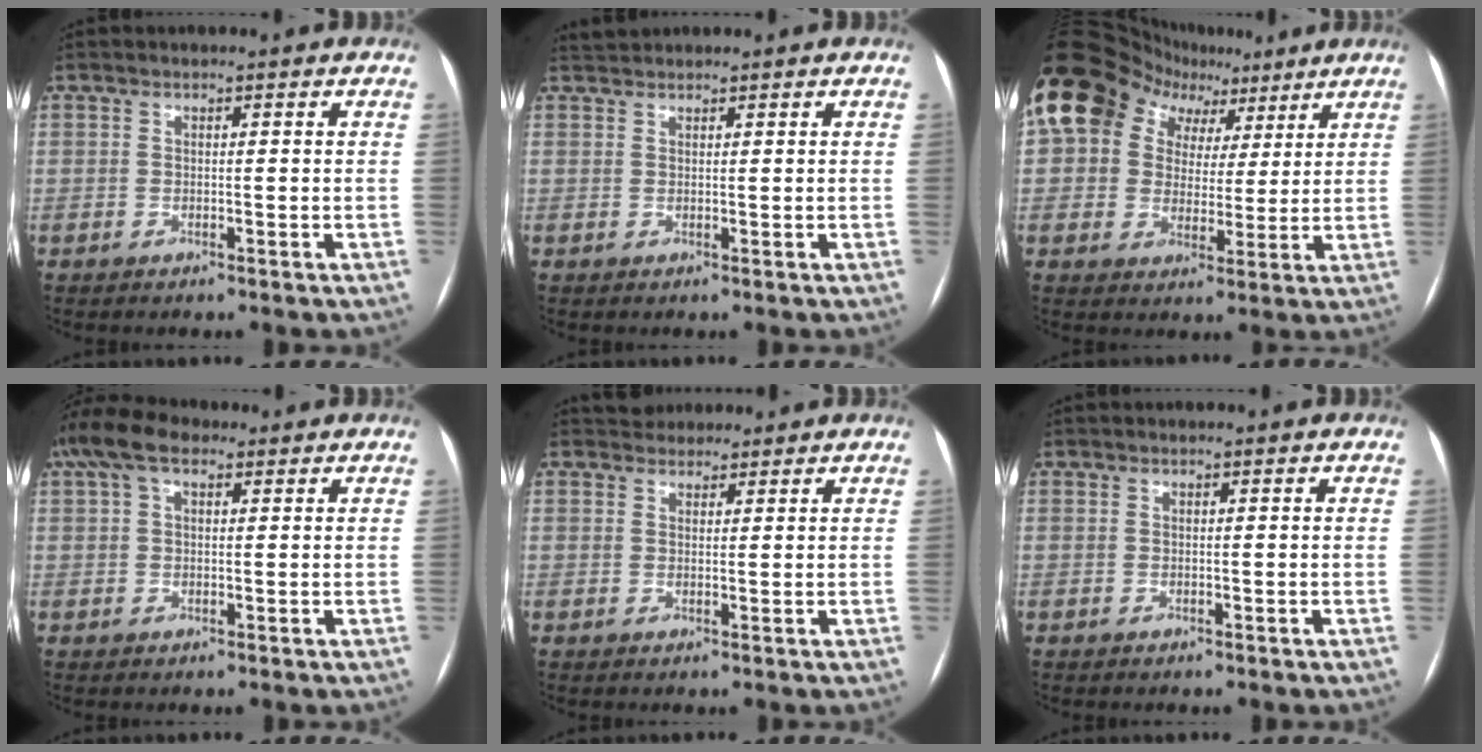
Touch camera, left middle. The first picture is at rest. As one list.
[{"total": 1.8, "force": [1.8, 0.2, 0.1], "torque": [-0.010, 0.017, 0.037]}, {"total": 14.9, "force": [7.5, 11.1, 6.4], "torque": [-0.106, 0.068, 0.123]}, {"total": 7.0, "force": [4.1, 3.3, 4.7], "torque": [-0.104, 0.044, 0.077]}, {"total": 3.2, "force": [2.9, 1.4, 0.1], "torque": [0.002, 0.021, 0.047]}, {"total": 0.0}]